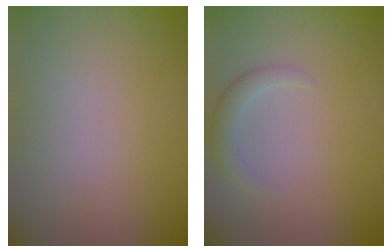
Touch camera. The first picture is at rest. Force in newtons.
{"total": 1.9, "press": 1.9, "slide": 0.1}